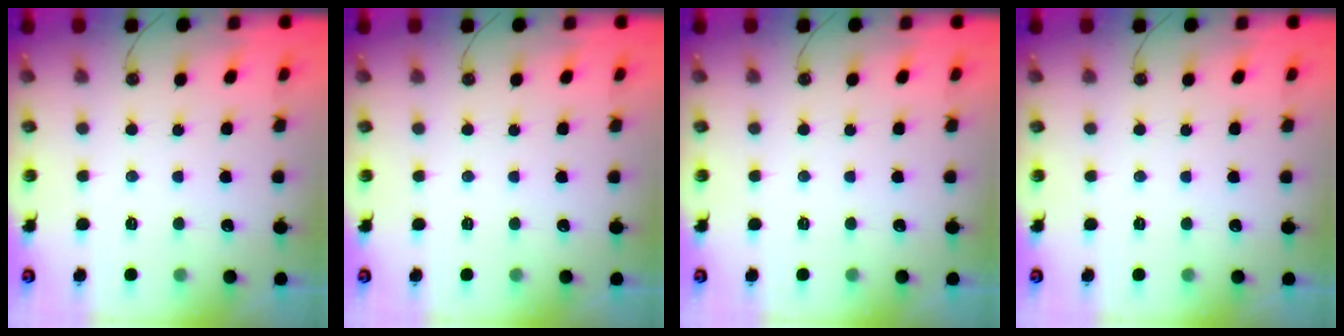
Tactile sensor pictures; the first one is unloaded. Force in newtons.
{"total": 0.0}
{"total": 0.0}
{"total": 0.0}